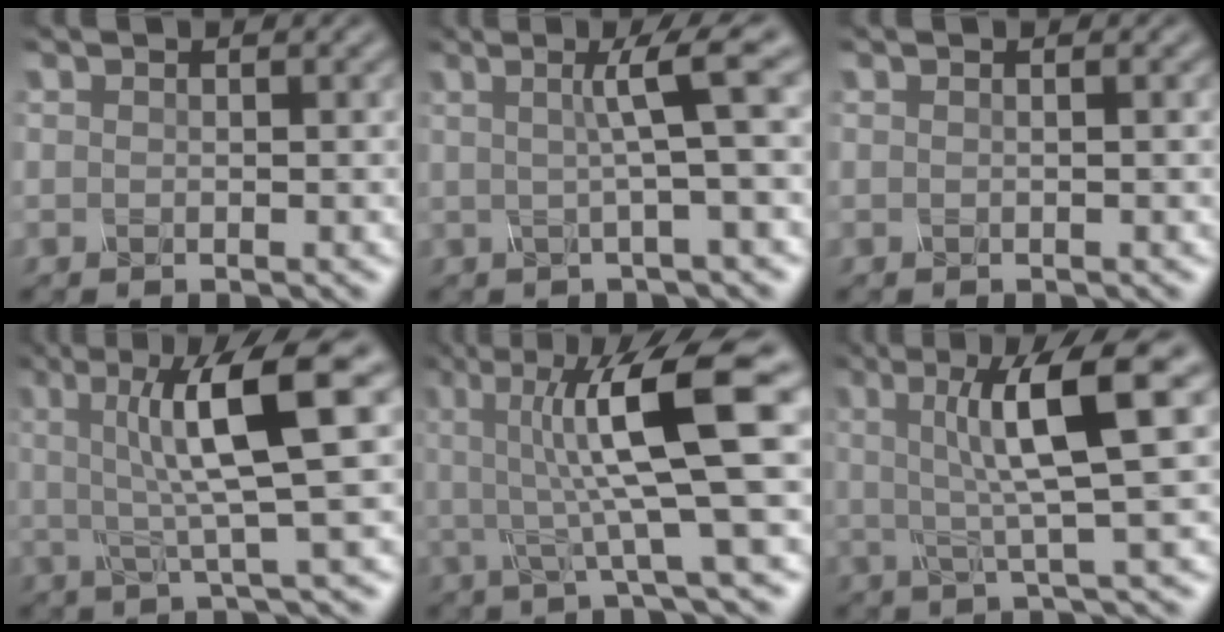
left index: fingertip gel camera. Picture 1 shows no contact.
{"total": 4.9, "force": [0.8, 0.5, 4.8], "torque": [-0.070, 0.014, 0.009]}
{"total": 0.8, "force": [0.1, 0.3, 0.7], "torque": [-0.003, 0.002, -0.006]}
{"total": 9.4, "force": [2.1, 1.7, 9.0], "torque": [-0.127, 0.010, 0.032]}
{"total": 10.3, "force": [2.0, 2.0, 9.9], "torque": [-0.155, 0.004, 0.033]}
{"total": 8.5, "force": [2.1, 1.4, 8.1], "torque": [-0.118, 0.014, 0.032]}